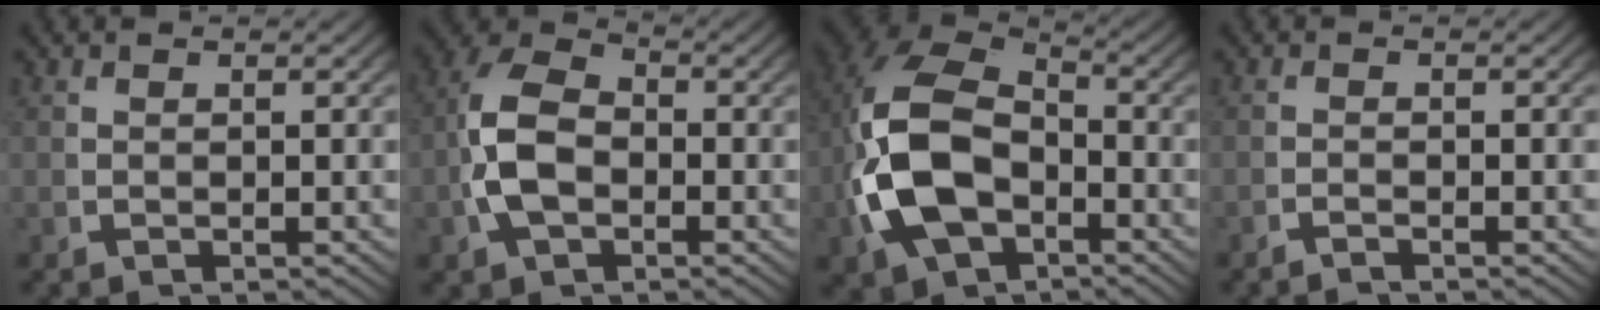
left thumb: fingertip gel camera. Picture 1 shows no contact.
{"total": 8.2, "force": [-0.4, 5.8, 5.7], "torque": [-0.133, -0.019, 0.000]}
{"total": 13.6, "force": [-1.5, 9.8, 9.3], "torque": [-0.230, -0.043, -0.004]}
{"total": 1.0, "force": [-1.0, -0.1, 0.1], "torque": [0.003, -0.002, -0.022]}